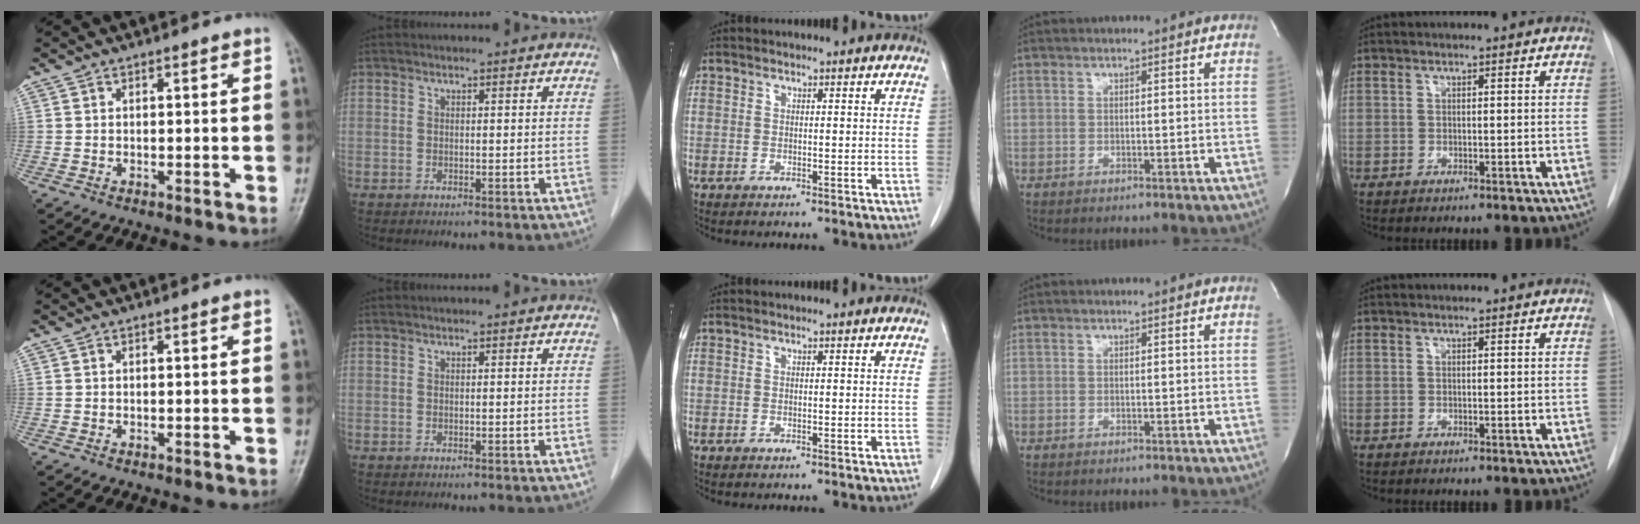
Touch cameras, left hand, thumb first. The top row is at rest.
{}